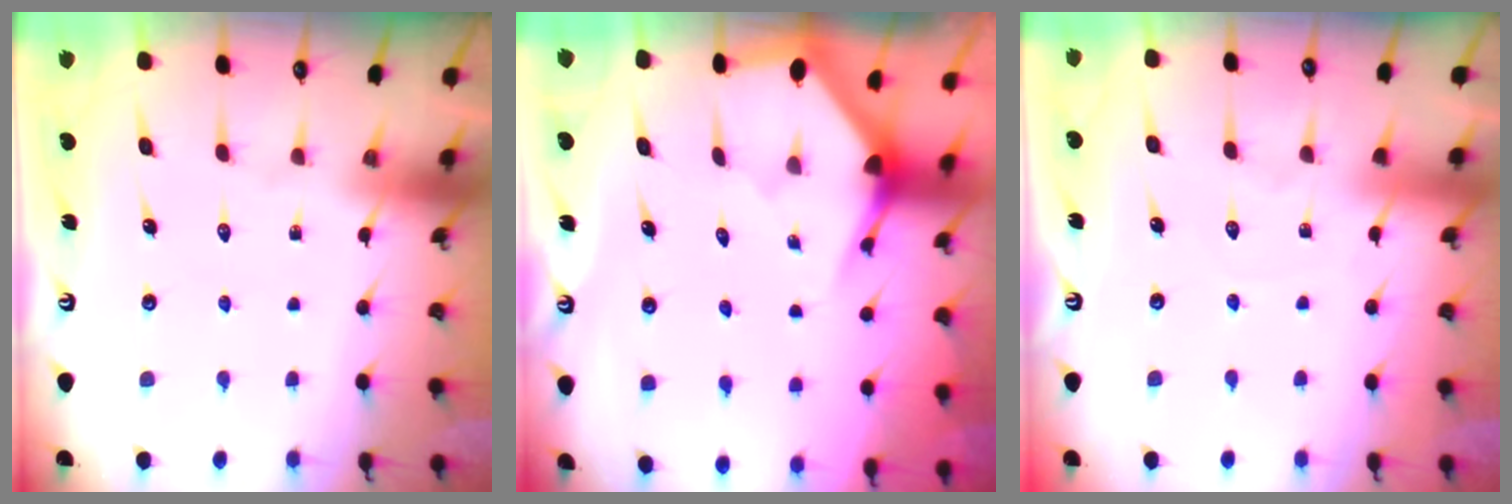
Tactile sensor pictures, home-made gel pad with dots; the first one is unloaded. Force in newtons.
{"total": 2.9, "press": 2.9, "slide": 0.2}
{"total": 2.4, "press": 2.3, "slide": 0.2}